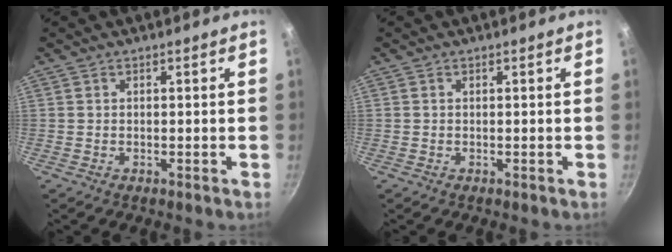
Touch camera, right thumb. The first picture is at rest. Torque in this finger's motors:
{"motor_torque": [0.29, 0.07, 0.03, 0.55, 0.03]}